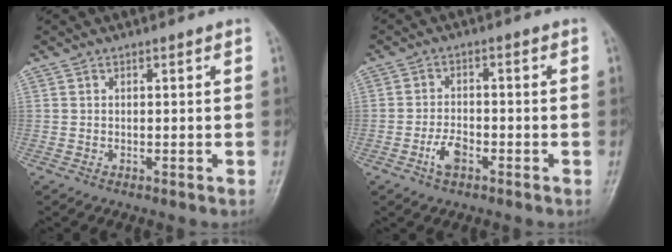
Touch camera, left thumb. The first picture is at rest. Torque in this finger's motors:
{"motor_torque": [-0.23, 0.34, 0.39, 0.22, 0.01]}